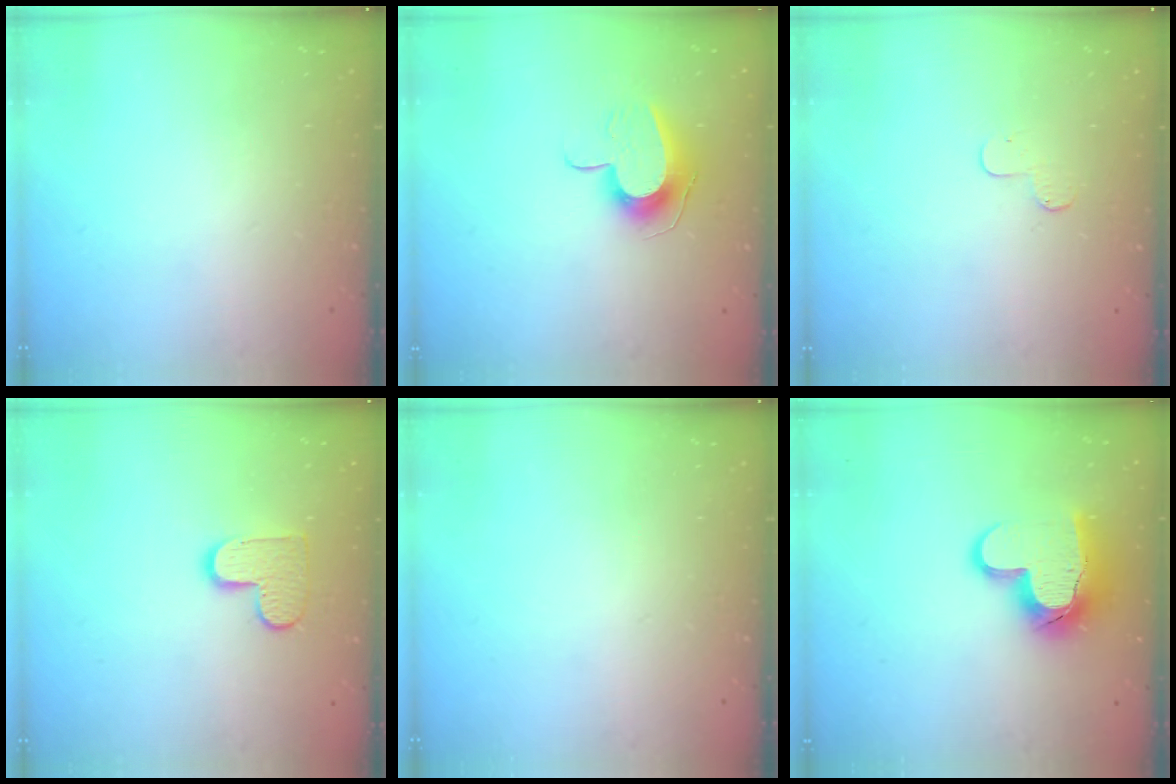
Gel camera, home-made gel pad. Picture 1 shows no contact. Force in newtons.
{"total": 11.2, "press": 11.1, "slide": 0.5}
{"total": 3.7, "press": 3.7, "slide": 0.3}
{"total": 8.9, "press": 8.9, "slide": 0.4}
{"total": 0.0}
{"total": 14.3, "press": 14.3, "slide": 1.1}